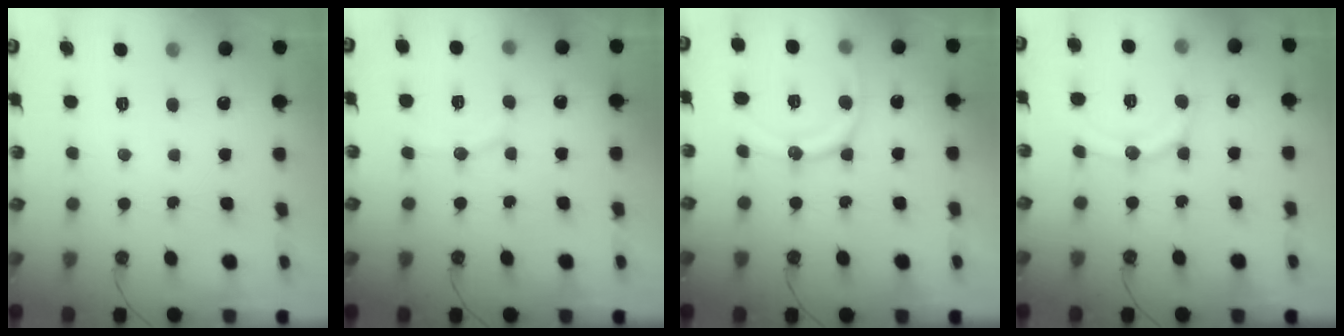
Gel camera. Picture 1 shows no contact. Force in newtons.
{"total": 8.2, "press": 8.0, "slide": 1.6}
{"total": 13.6, "press": 13.6, "slide": 1.1}
{"total": 13.2, "press": 13.1, "slide": 1.4}